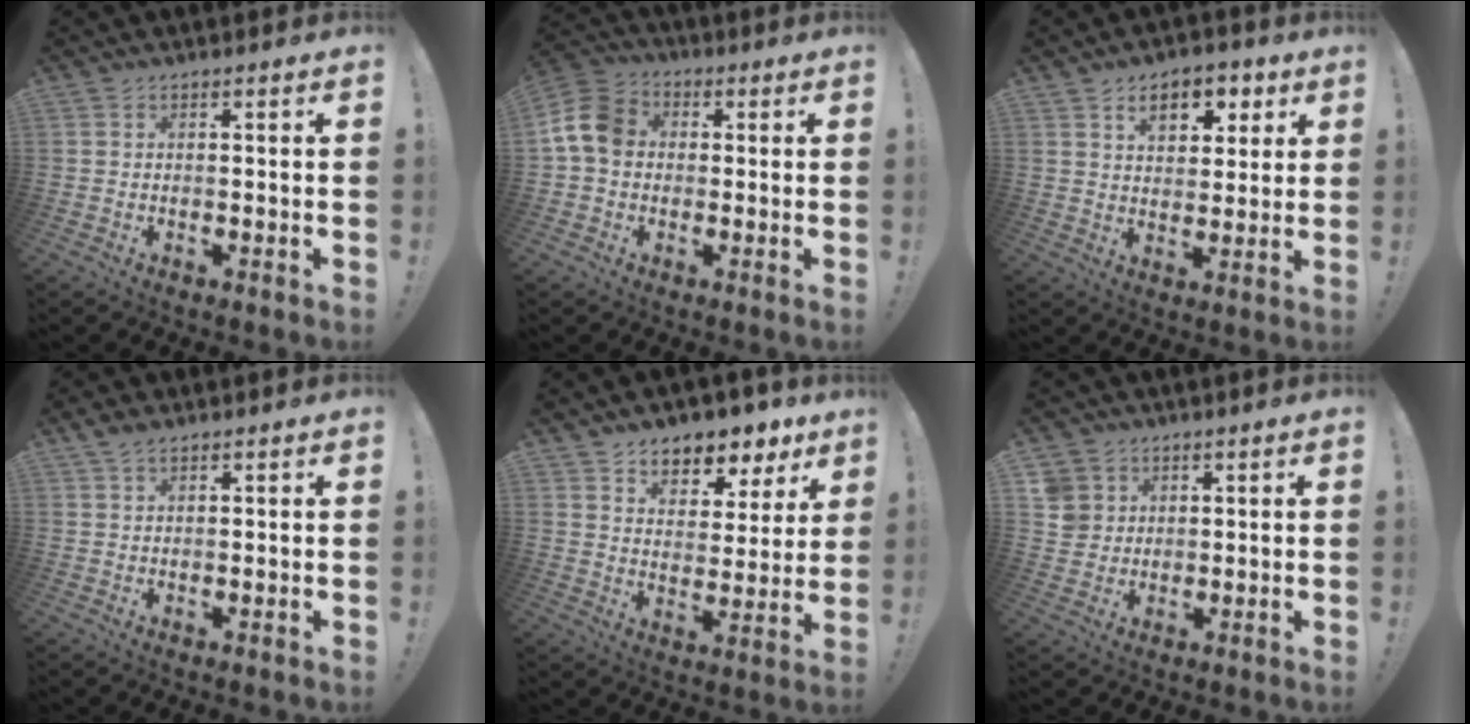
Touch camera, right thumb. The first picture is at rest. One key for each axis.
{"total": 11.5, "fx": 1.1, "fy": 9.0, "fz": 7.1, "tx": -0.137, "ty": 0.018, "tz": 0.027}
{"total": 9.4, "fx": 4.7, "fy": 5.9, "fz": 5.6, "tx": -0.078, "ty": -0.015, "tz": 0.082}
{"total": 2.7, "fx": 1.9, "fy": 1.1, "fz": 1.5, "tx": -0.025, "ty": -0.005, "tz": 0.036}
{"total": 7.9, "fx": 6.2, "fy": 4.6, "fz": 1.8, "tx": -0.019, "ty": -0.057, "tz": 0.115}
{"total": 5.3, "fx": 2.2, "fy": 4.8, "fz": 0.8, "tx": -0.010, "ty": -0.007, "tz": 0.046}